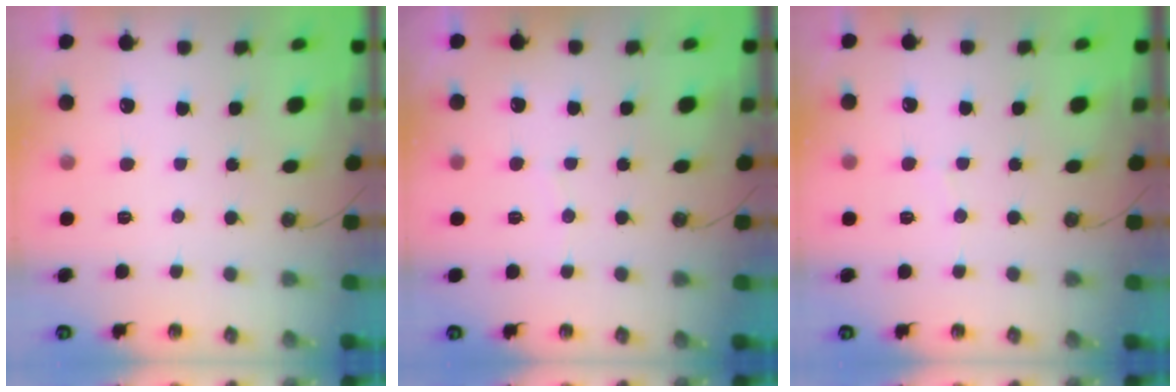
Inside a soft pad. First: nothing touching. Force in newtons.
{"total": 2.3, "press": 2.0, "slide": 1.0}
{"total": 3.0, "press": 3.0, "slide": 0.3}